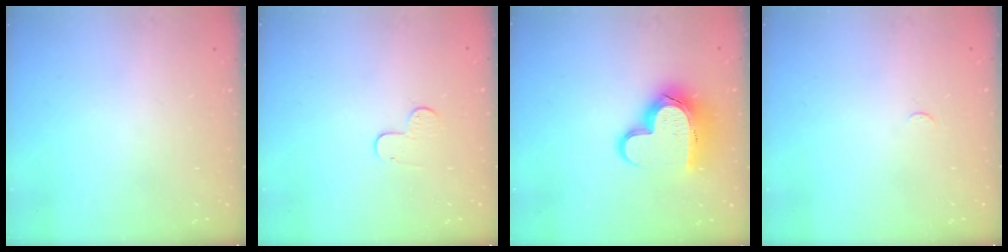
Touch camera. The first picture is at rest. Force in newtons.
{"total": 5.5, "press": 5.5, "slide": 0.5}
{"total": 14.5, "press": 14.4, "slide": 1.1}
{"total": 2.9, "press": 2.8, "slide": 0.4}